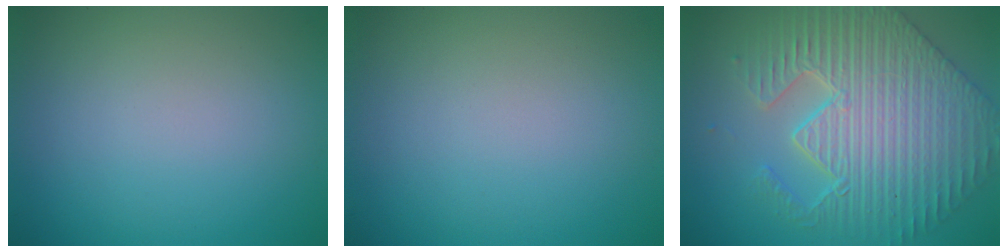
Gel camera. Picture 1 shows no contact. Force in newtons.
{"total": 0.0}
{"total": 7.3, "press": 6.0, "slide": 4.2}